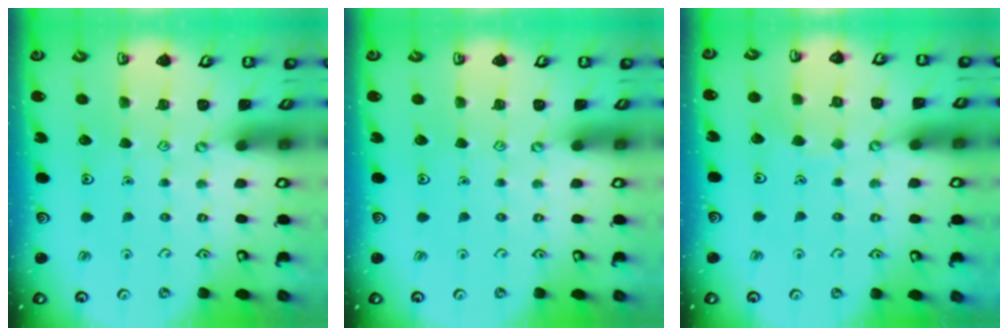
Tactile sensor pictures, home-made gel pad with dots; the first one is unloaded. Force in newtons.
{"total": 0.0}
{"total": 3.1, "press": 3.1, "slide": 0.2}